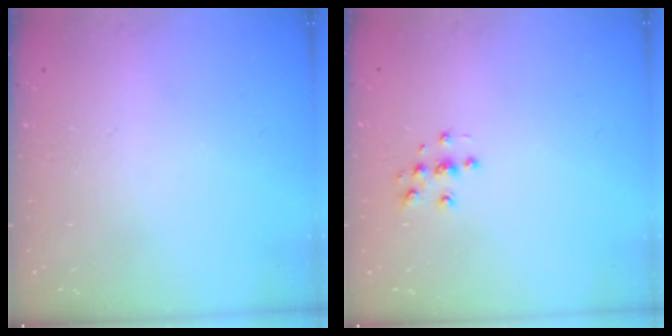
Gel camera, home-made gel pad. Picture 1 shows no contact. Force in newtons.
{"total": 4.6, "press": 4.6, "slide": 0.5}